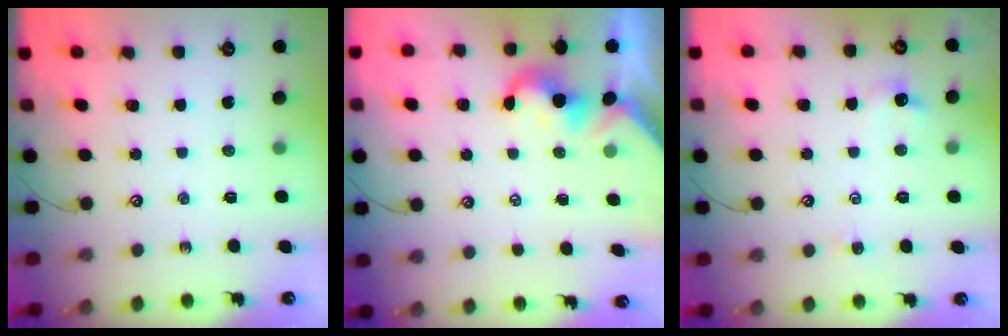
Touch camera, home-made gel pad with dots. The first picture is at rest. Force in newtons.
{"total": 1.1, "press": 1.1, "slide": 0.3}
{"total": 1.3, "press": 1.2, "slide": 0.5}